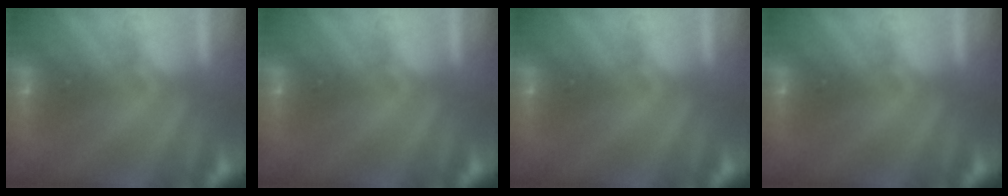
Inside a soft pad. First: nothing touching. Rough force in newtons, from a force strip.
{"total": 0.0}
{"total": 0.0}
{"total": 0.0}